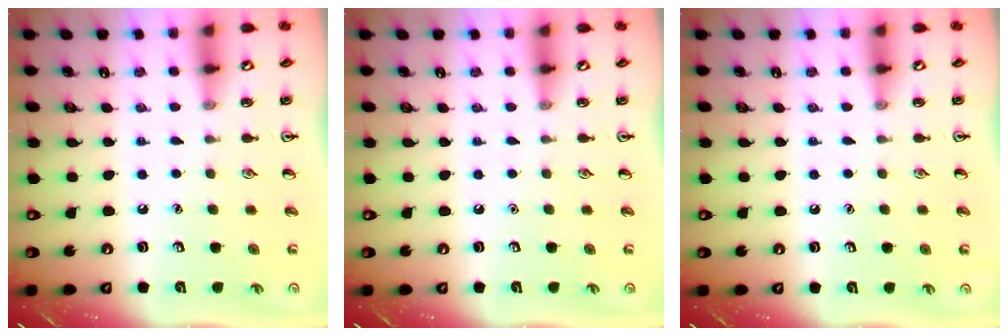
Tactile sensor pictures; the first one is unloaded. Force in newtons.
{"total": 0.0}
{"total": 0.0}